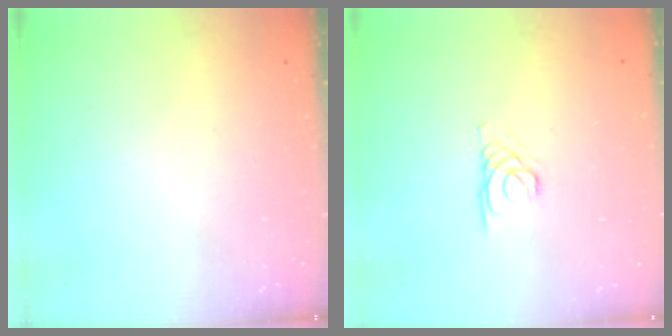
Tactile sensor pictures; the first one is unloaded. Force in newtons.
{"total": 1.4, "press": 1.3, "slide": 0.1}